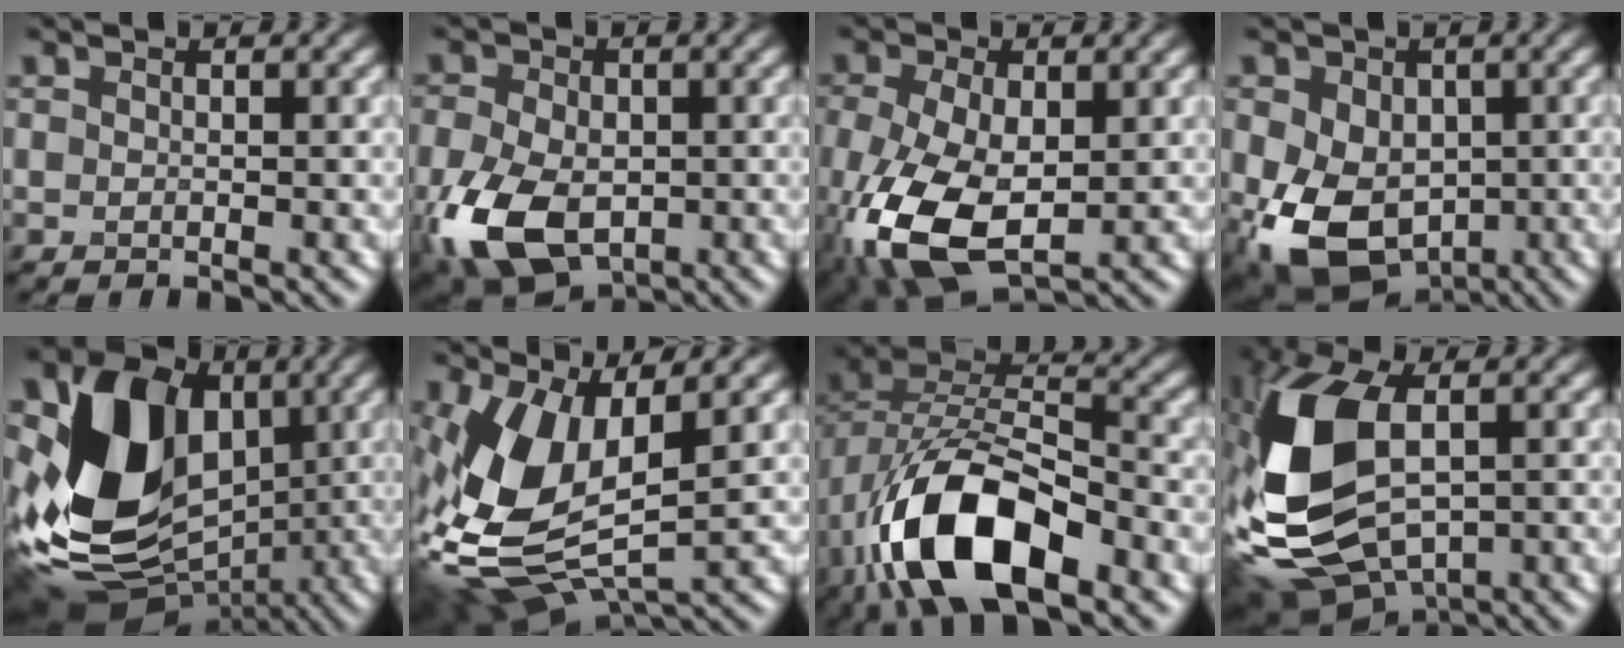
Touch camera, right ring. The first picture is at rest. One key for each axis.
{"total": 9.9, "fx": -3.2, "fy": 6.1, "fz": 7.1, "tx": -0.163, "ty": -0.030, "tz": -0.063}
{"total": 9.4, "fx": -2.2, "fy": 5.0, "fz": 7.6, "tx": -0.187, "ty": -0.020, "tz": -0.041}
{"total": 10.6, "fx": -2.4, "fy": 7.6, "fz": 6.9, "tx": -0.137, "ty": -0.032, "tz": -0.032}
{"total": 13.8, "fx": -0.3, "fy": 10.6, "fz": 8.8, "tx": -0.169, "ty": -0.015, "tz": -0.012}
{"total": 12.1, "fx": -0.3, "fy": 6.2, "fz": 10.4, "tx": -0.238, "ty": -0.029, "tz": 0.002}
{"total": 12.7, "fx": -5.6, "fy": 6.2, "fz": 9.6, "tx": -0.189, "ty": -0.004, "tz": -0.102}
{"total": 14.7, "fx": -1.5, "fy": 8.6, "fz": 11.8, "tx": -0.297, "ty": -0.010, "tz": -0.017}